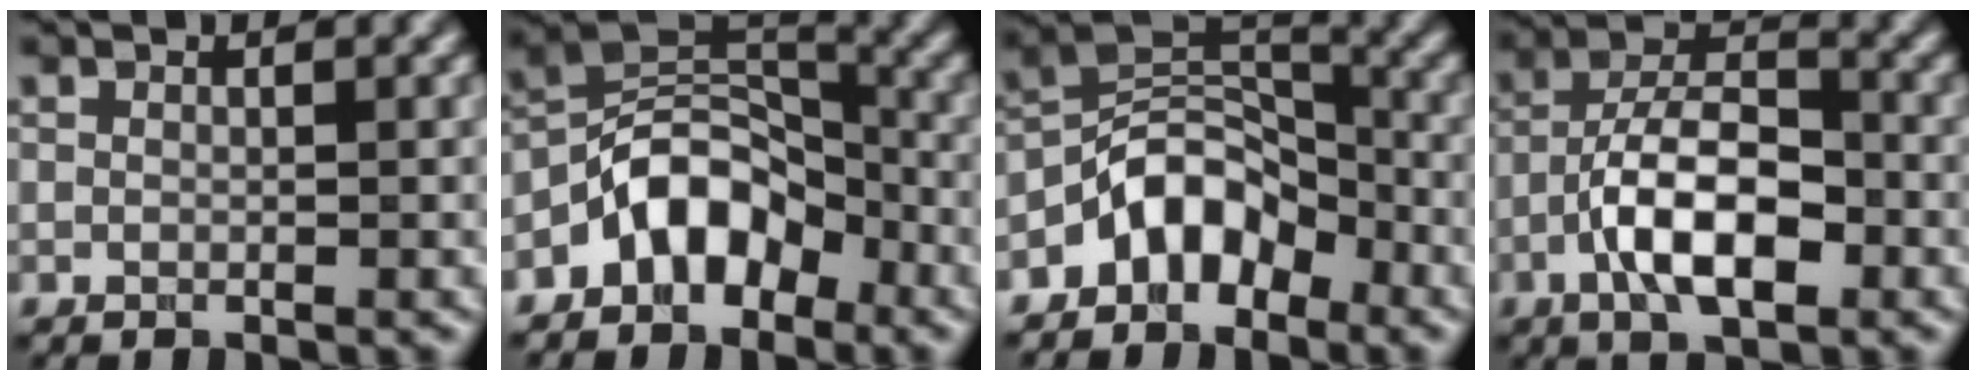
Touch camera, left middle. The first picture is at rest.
{"total": 6.1, "force": [-3.6, 3.6, 3.4], "torque": [-0.039, 0.015, -0.075]}
{"total": 5.5, "force": [-3.6, 3.1, 2.8], "torque": [-0.030, 0.015, -0.074]}
{"total": 7.5, "force": [-2.9, 3.1, 6.2], "torque": [-0.106, 0.011, -0.058]}